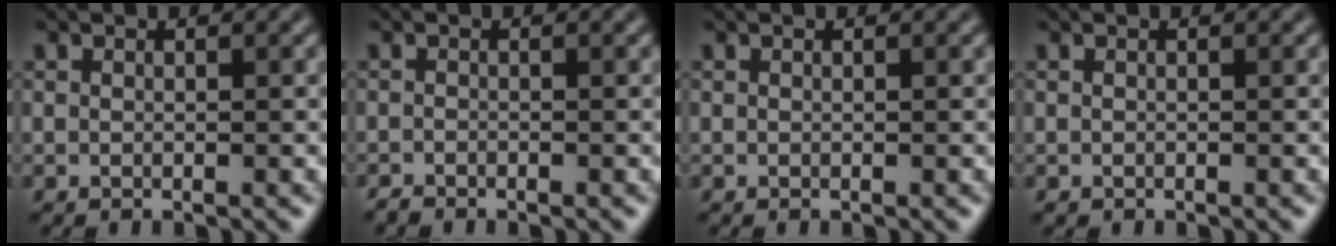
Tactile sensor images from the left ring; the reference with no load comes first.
{"total": 0.7, "force": [-0.7, 0.1, 0.1], "torque": [0.002, -0.003, -0.015]}
{"total": 0.0}
{"total": 0.0}